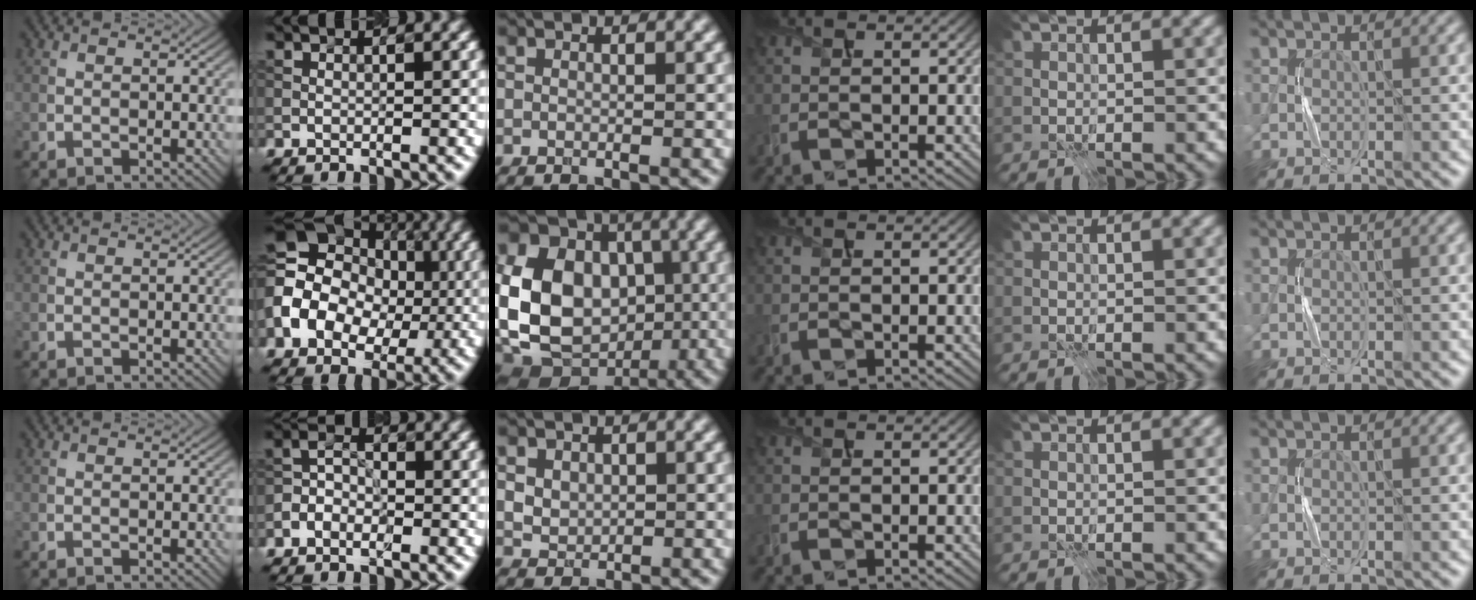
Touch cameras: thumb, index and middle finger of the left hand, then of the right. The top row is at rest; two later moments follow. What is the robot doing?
{"motion": "press", "object": "gel pad"}